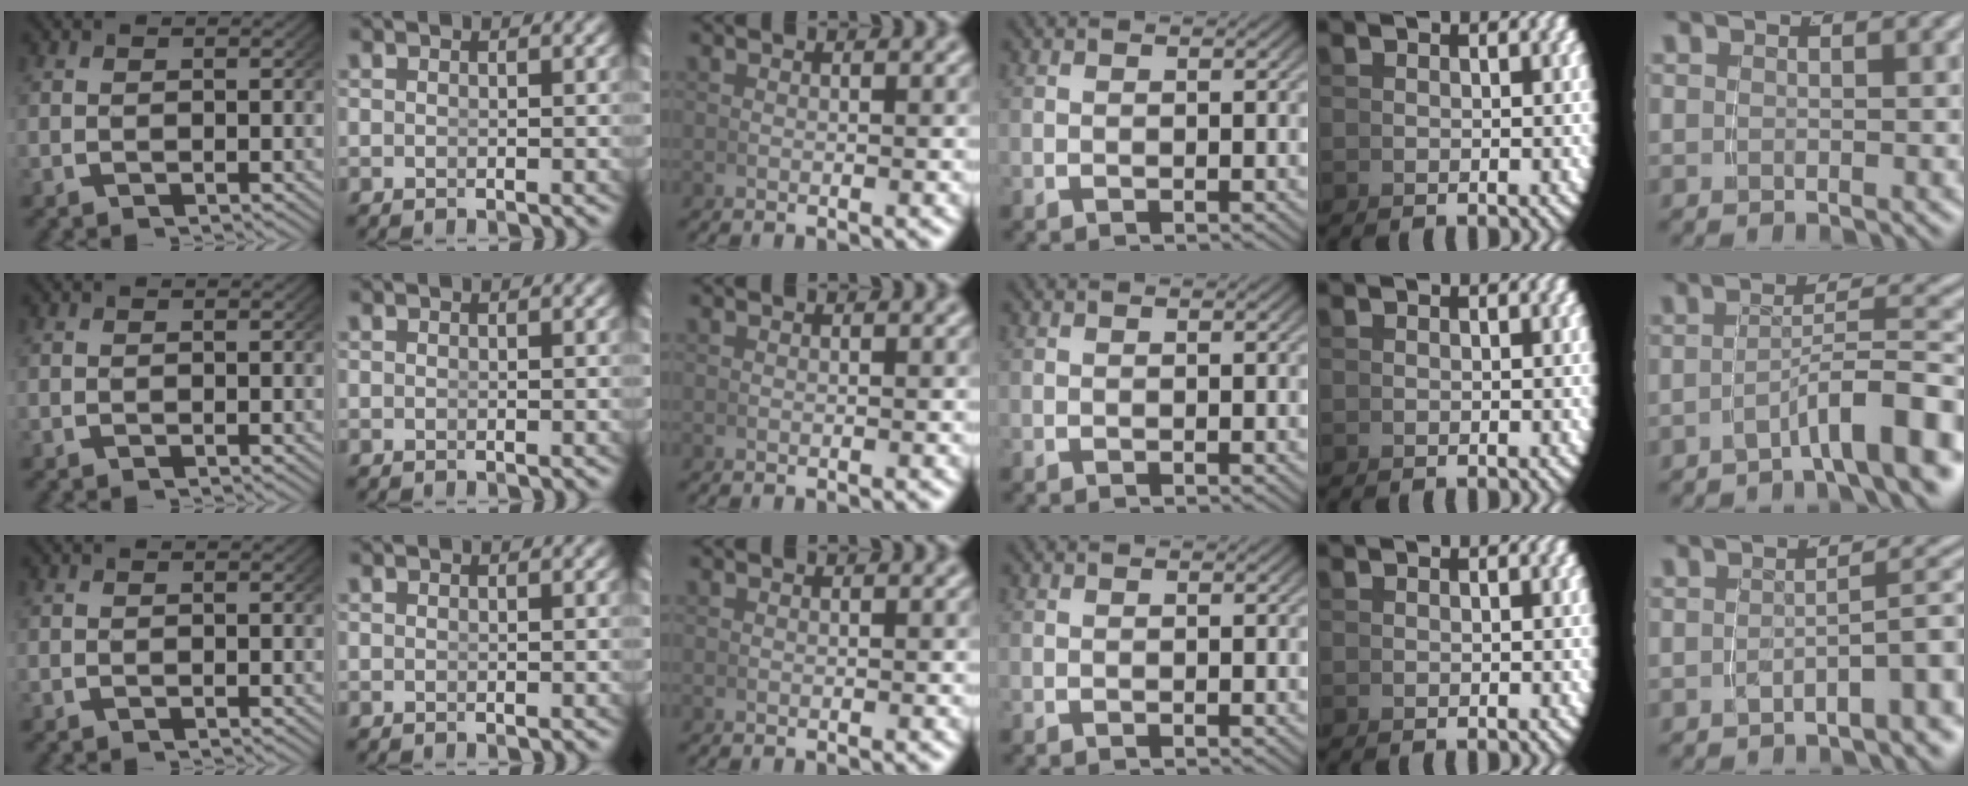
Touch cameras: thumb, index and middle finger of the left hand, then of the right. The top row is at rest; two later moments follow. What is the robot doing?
{"motion": "lift_and_place", "object": "dispenser bottle"}